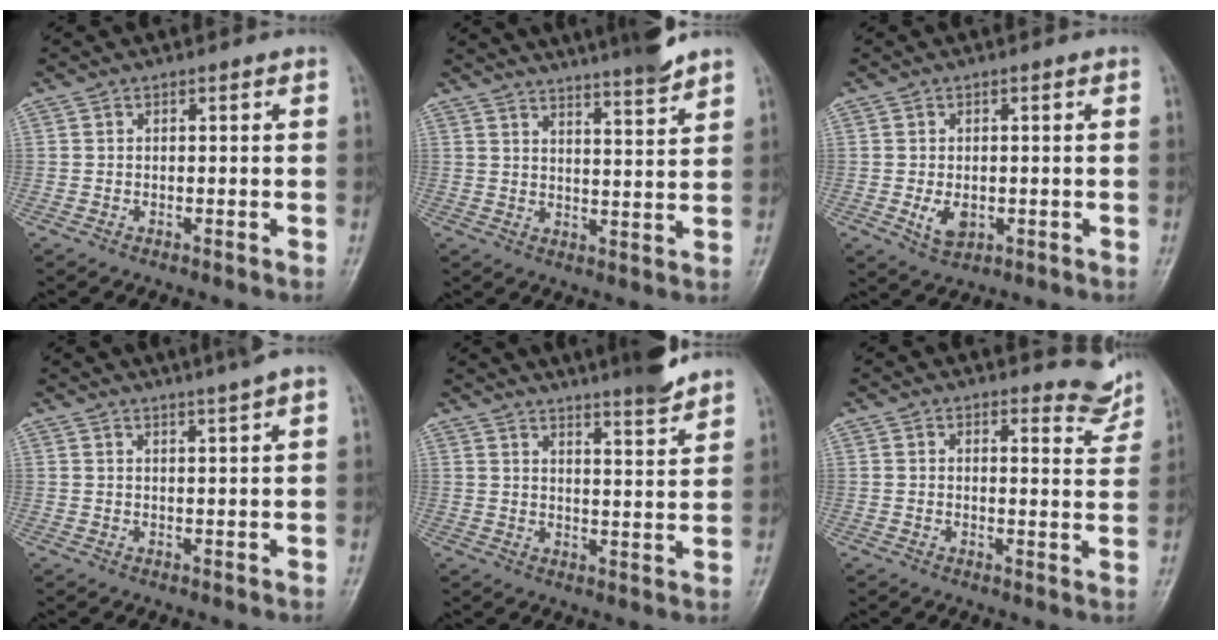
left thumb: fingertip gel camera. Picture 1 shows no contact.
{"total": 12.4, "force": [10.8, 0.9, 6.1], "torque": [-0.077, -0.046, 0.151]}
{"total": 3.9, "force": [-0.8, 2.6, 2.8], "torque": [-0.039, -0.006, -0.004]}
{"total": 5.2, "force": [3.9, -0.3, 3.4], "torque": [-0.047, 0.001, 0.055]}
{"total": 11.7, "force": [10.2, 1.1, 5.6], "torque": [-0.067, -0.055, 0.137]}
{"total": 5.2, "force": [5.0, 1.4, 0.6], "torque": [0.014, -0.049, 0.052]}